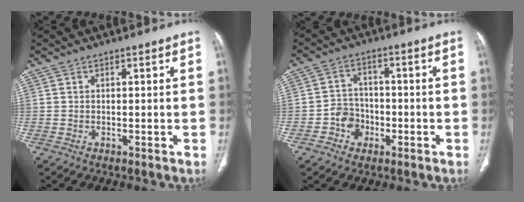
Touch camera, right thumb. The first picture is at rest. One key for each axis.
{"total": 5.7, "fx": -2.2, "fy": 5.0, "fz": 1.8, "tx": -0.003, "ty": 0.021, "tz": -0.041}